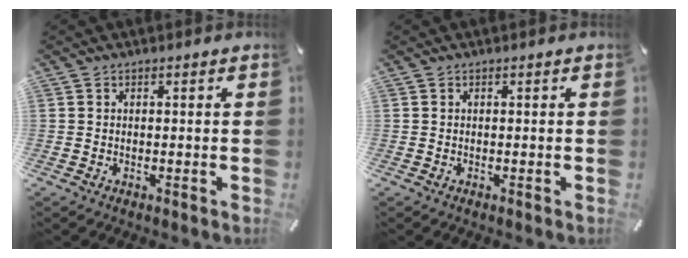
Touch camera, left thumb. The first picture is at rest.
{"total": 0.0}